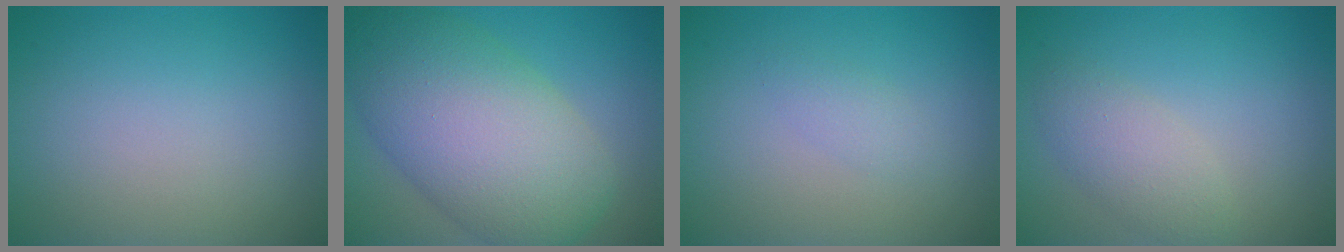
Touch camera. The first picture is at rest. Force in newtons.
{"total": 11.7, "press": 11.7, "slide": 0.4}
{"total": 1.1, "press": 1.1, "slide": 0.0}
{"total": 2.8, "press": 2.8, "slide": 0.1}